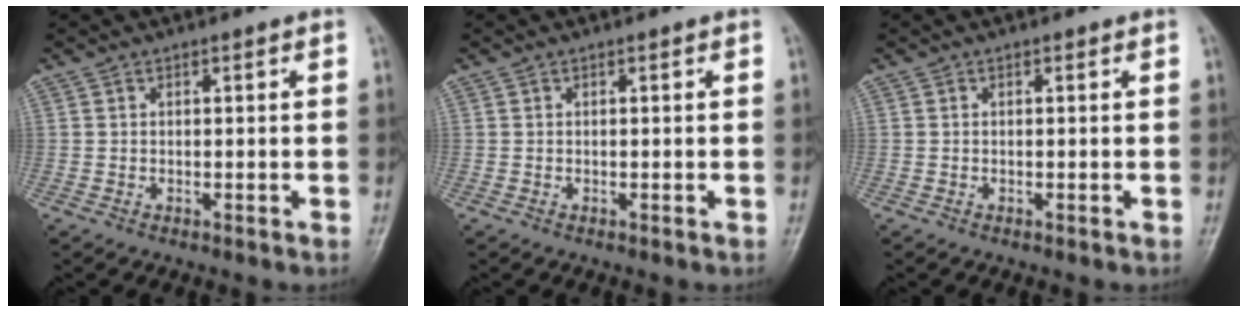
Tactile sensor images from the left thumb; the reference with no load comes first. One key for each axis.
{"total": 0.0}
{"total": 0.0}